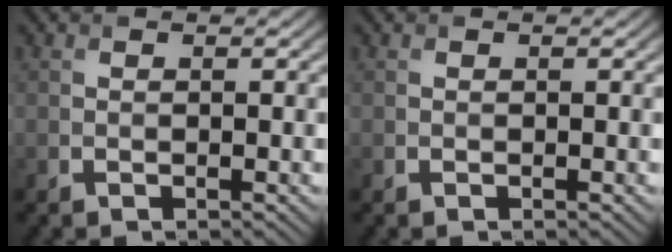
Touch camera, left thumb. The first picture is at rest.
{"total": 0.0}